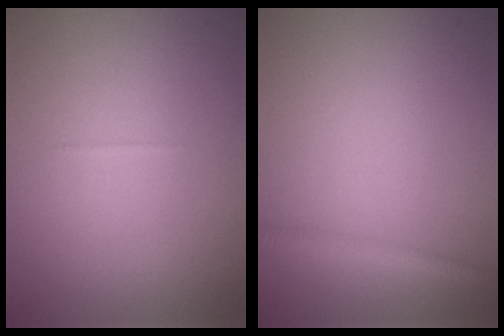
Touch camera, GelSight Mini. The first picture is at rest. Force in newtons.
{"total": 1.4, "press": 1.4, "slide": 0.0}